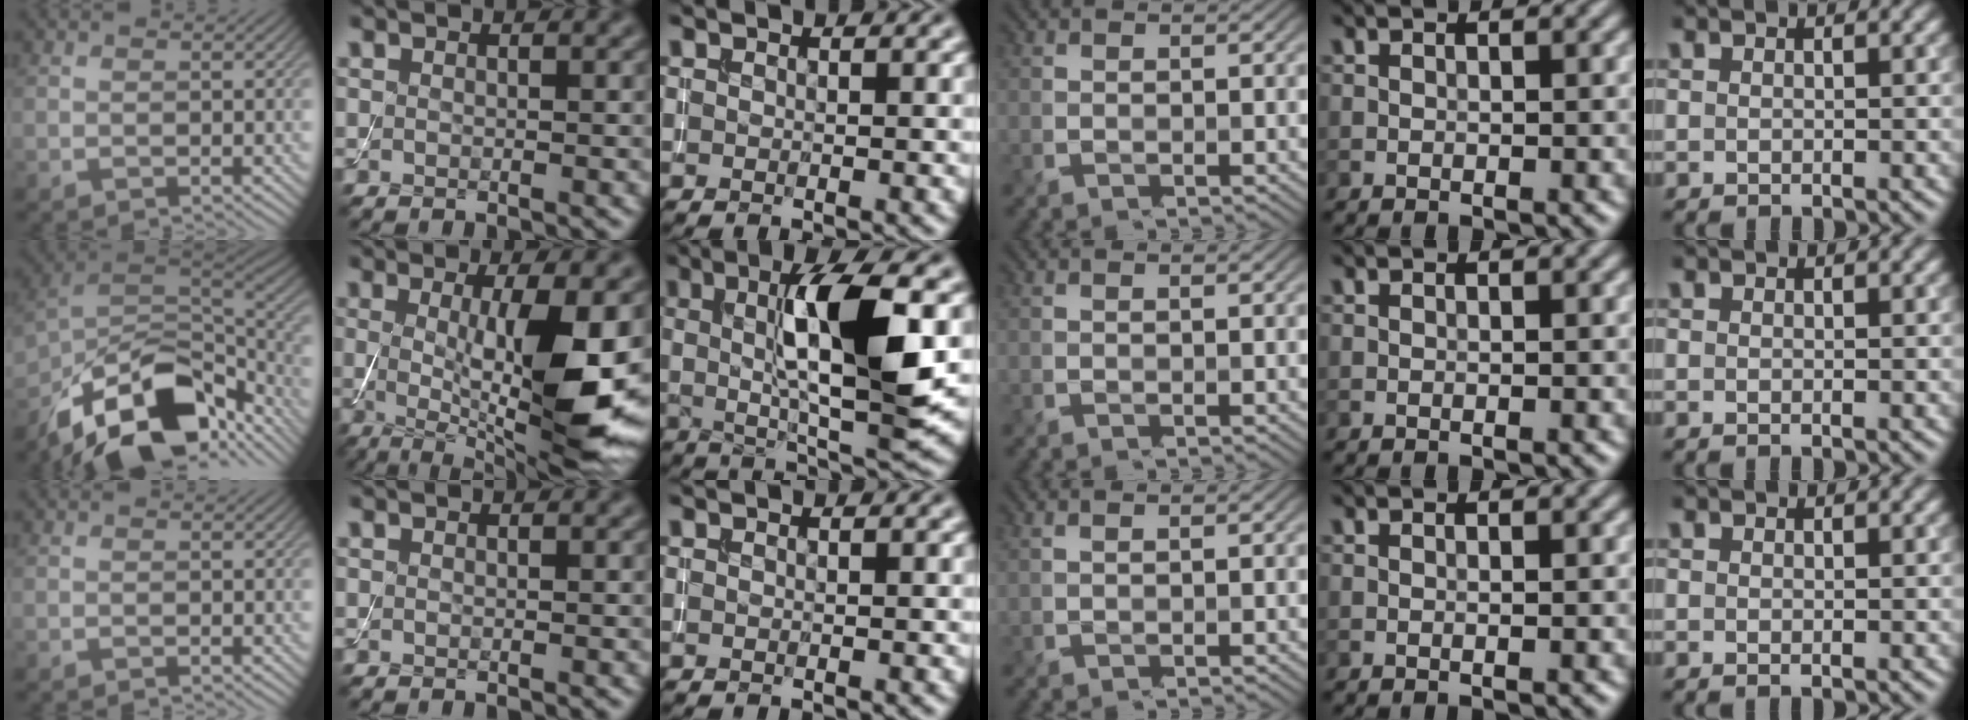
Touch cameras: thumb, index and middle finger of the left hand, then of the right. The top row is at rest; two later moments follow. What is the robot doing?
{"motion": "assemble", "object": "toy tower of hanoi"}